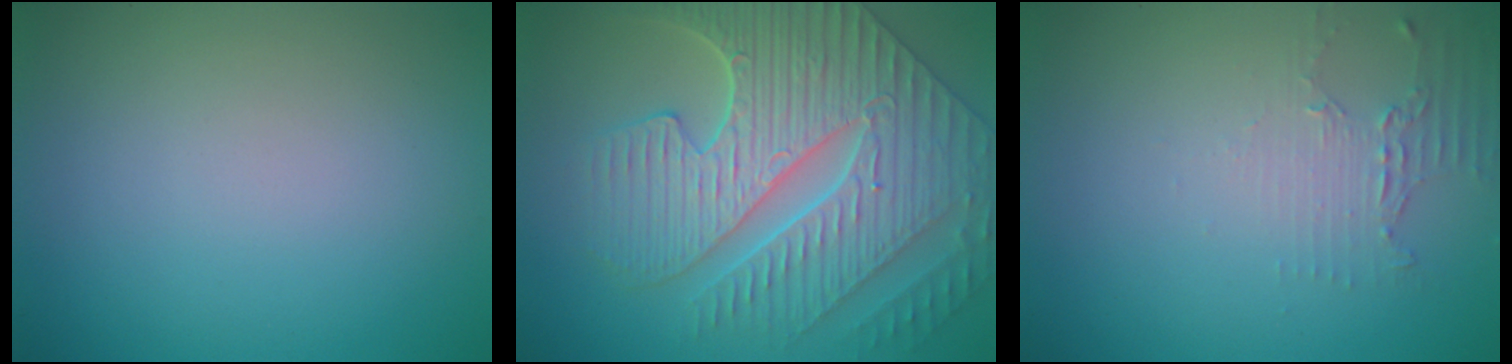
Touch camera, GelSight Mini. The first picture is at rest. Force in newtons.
{"total": 8.2, "press": 6.9, "slide": 4.5}
{"total": 2.0, "press": 1.4, "slide": 1.4}